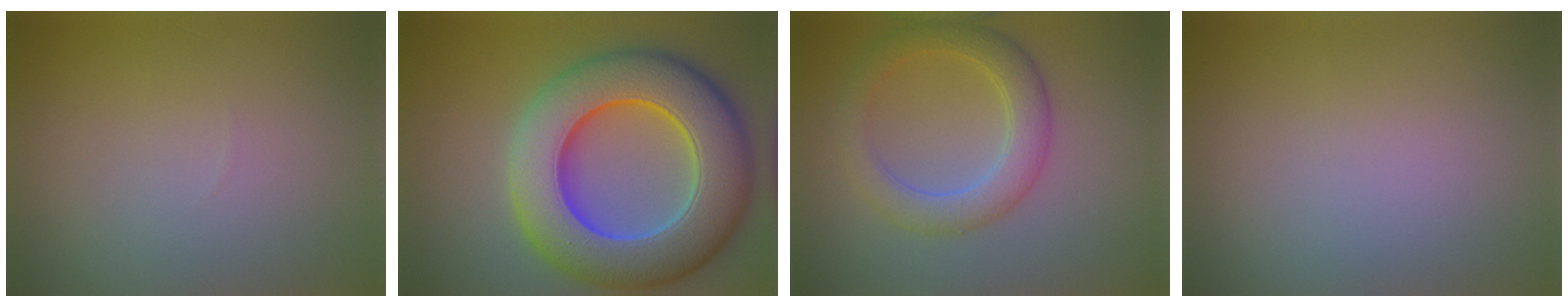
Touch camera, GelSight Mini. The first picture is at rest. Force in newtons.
{"total": 13.3, "press": 13.1, "slide": 2.1}
{"total": 4.0, "press": 4.0, "slide": 0.3}
{"total": 0.0}